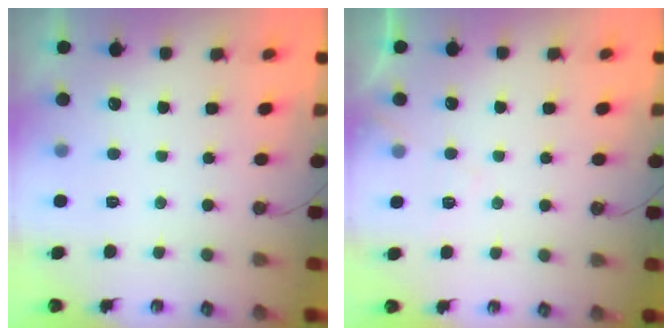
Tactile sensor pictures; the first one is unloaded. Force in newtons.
{"total": 4.5, "press": 4.4, "slide": 0.7}